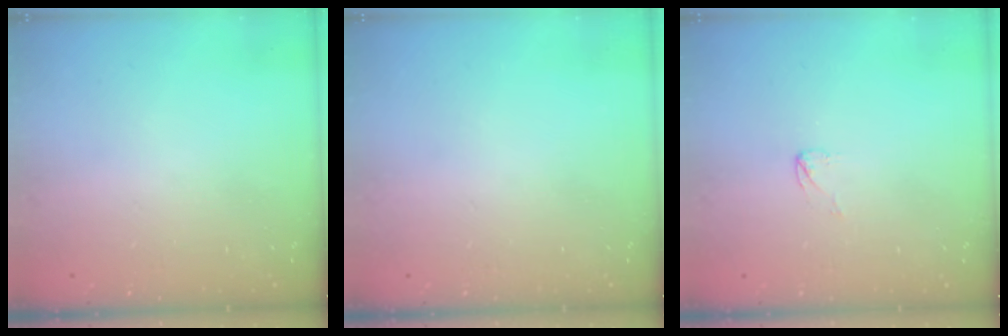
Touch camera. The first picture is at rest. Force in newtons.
{"total": 0.0}
{"total": 2.6, "press": 2.6, "slide": 0.2}